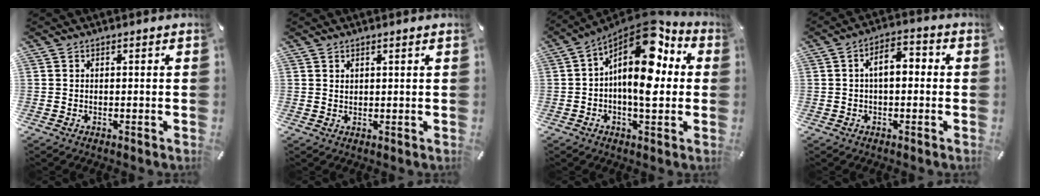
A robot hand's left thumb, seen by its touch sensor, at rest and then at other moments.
{"total": 0.9, "force": [0.8, 0.1, 0.4], "torque": [-0.008, -0.002, 0.015]}
{"total": 16.8, "force": [4.5, 7.8, 14.2], "torque": [-0.246, -0.053, 0.069]}
{"total": 6.3, "force": [-0.1, 3.3, 5.3], "torque": [-0.083, 0.014, -0.006]}